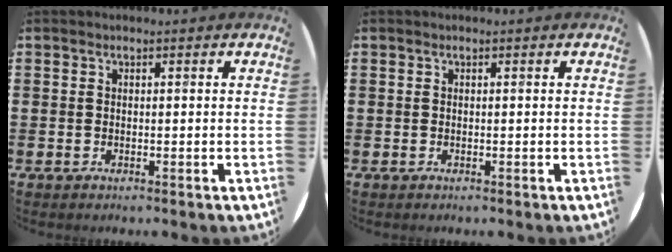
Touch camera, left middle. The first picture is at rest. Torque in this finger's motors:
{"motor_torque": [-0.01, 0.01, 0.00, 0.00]}